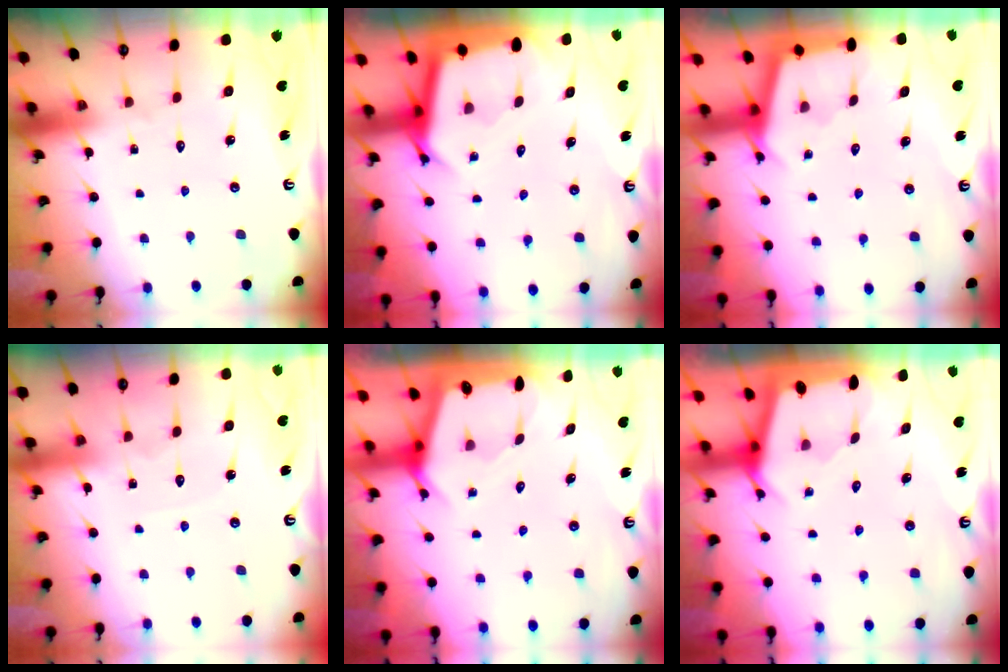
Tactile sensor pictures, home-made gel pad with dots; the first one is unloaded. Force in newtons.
{"total": 4.6, "press": 4.5, "slide": 0.3}
{"total": 3.0, "press": 3.0, "slide": 0.3}
{"total": 3.9, "press": 3.9, "slide": 0.5}
{"total": 2.4, "press": 2.4, "slide": 0.2}
{"total": 2.1, "press": 2.1, "slide": 0.1}